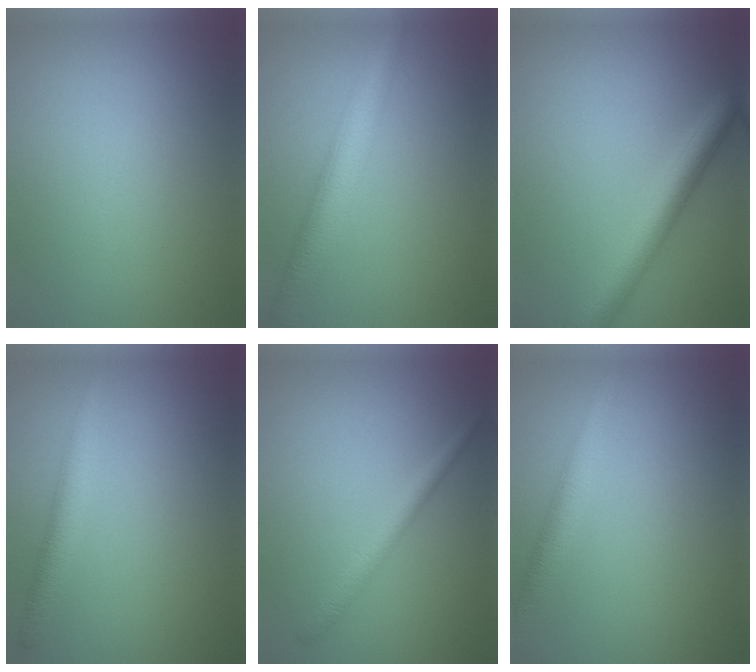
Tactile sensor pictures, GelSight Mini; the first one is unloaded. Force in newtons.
{"total": 5.4, "press": 5.4, "slide": 0.1}
{"total": 4.8, "press": 4.8, "slide": 0.1}
{"total": 2.8, "press": 2.8, "slide": 0.2}
{"total": 2.2, "press": 2.2, "slide": 0.1}
{"total": 2.9, "press": 2.9, "slide": 0.2}